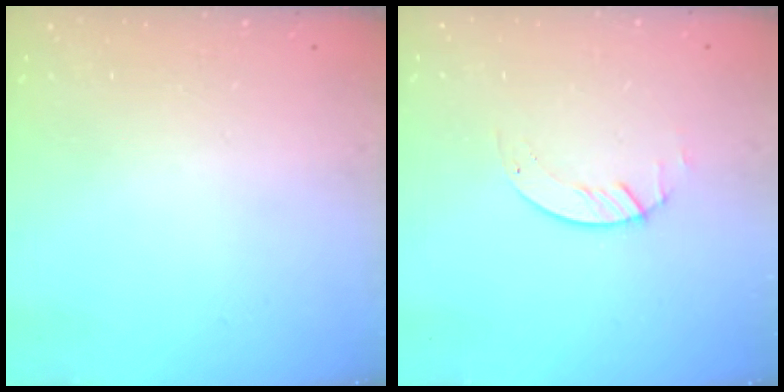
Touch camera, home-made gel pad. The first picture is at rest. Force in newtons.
{"total": 1.2, "press": 1.1, "slide": 0.2}